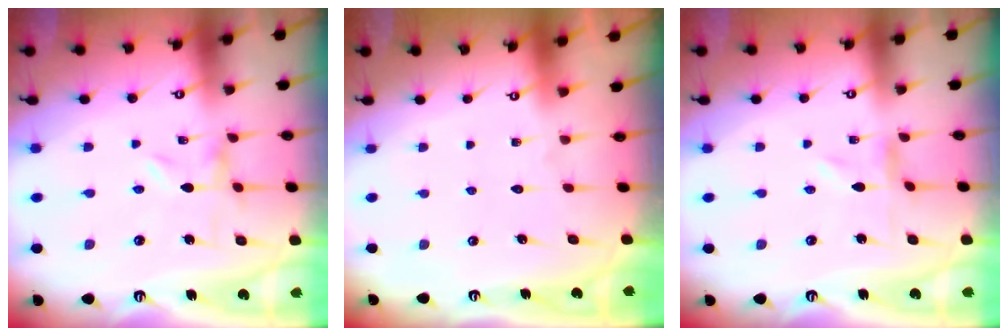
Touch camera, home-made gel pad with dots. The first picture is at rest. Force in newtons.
{"total": 1.8, "press": 1.8, "slide": 0.1}
{"total": 0.0}